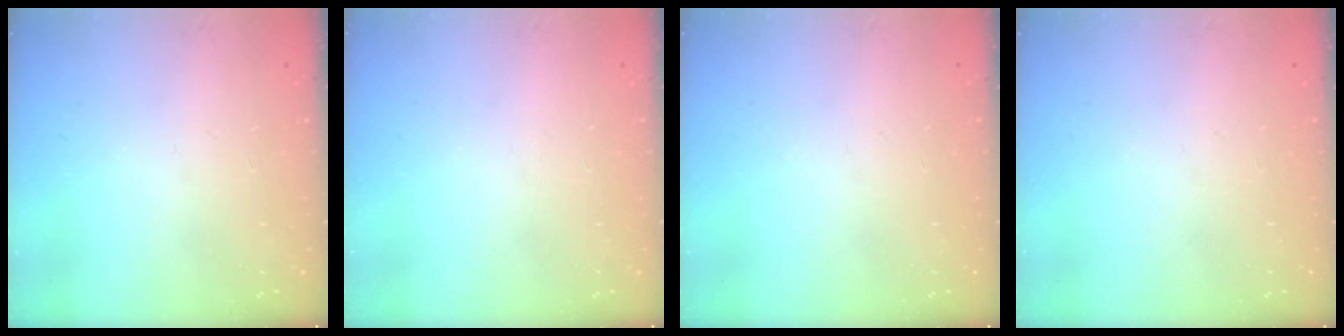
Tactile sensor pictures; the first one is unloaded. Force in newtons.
{"total": 0.0}
{"total": 0.0}
{"total": 0.0}